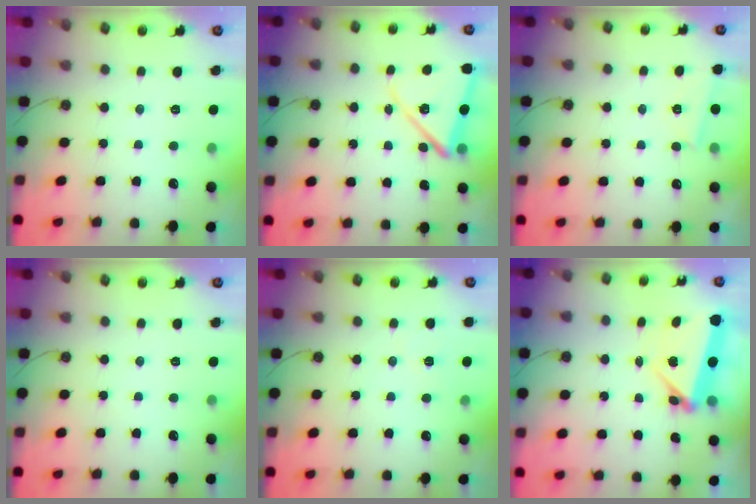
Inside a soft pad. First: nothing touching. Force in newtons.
{"total": 13.0, "press": 12.9, "slide": 1.5}
{"total": 1.6, "press": 1.6, "slide": 0.3}
{"total": 0.0}
{"total": 3.9, "press": 3.8, "slide": 0.8}
{"total": 6.3, "press": 5.3, "slide": 3.4}